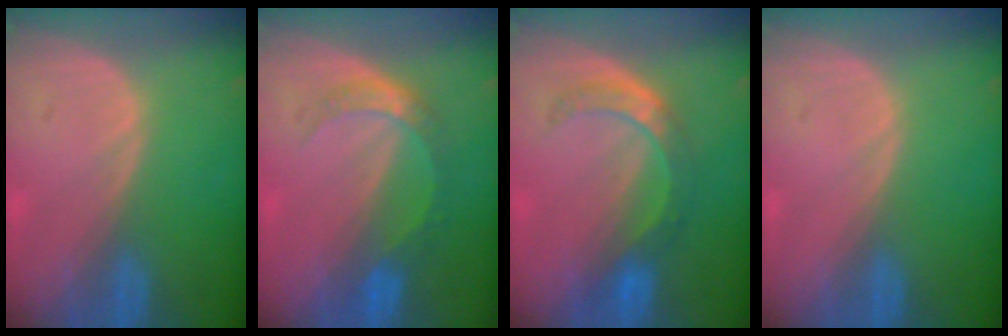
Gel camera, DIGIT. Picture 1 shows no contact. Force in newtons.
{"total": 5.2, "press": 4.7, "slide": 2.3}
{"total": 5.6, "press": 5.5, "slide": 0.7}
{"total": 0.0}